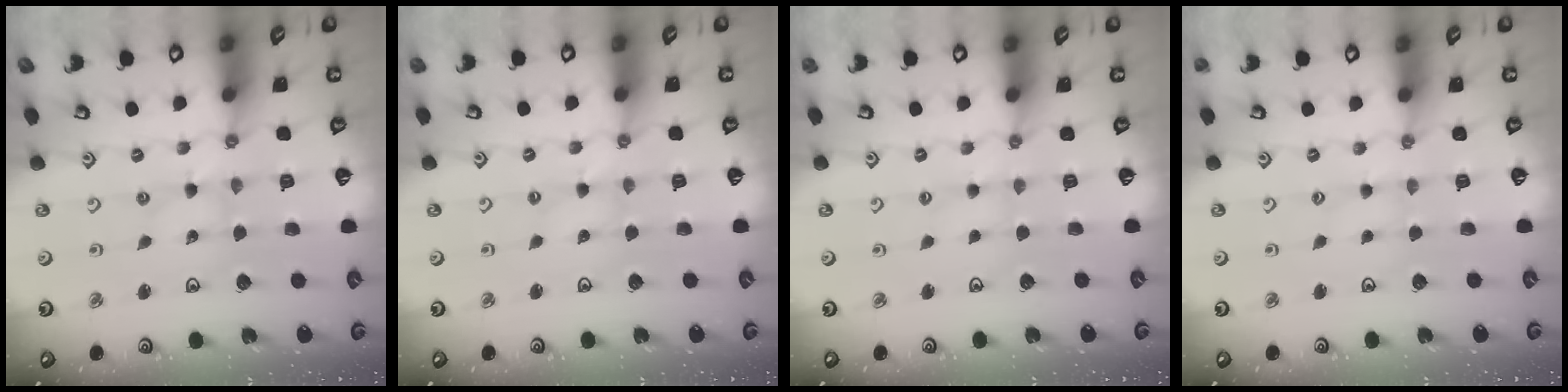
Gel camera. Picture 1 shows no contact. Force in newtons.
{"total": 0.8, "press": 0.8, "slide": 0.2}
{"total": 1.8, "press": 1.8, "slide": 0.4}
{"total": 0.0}